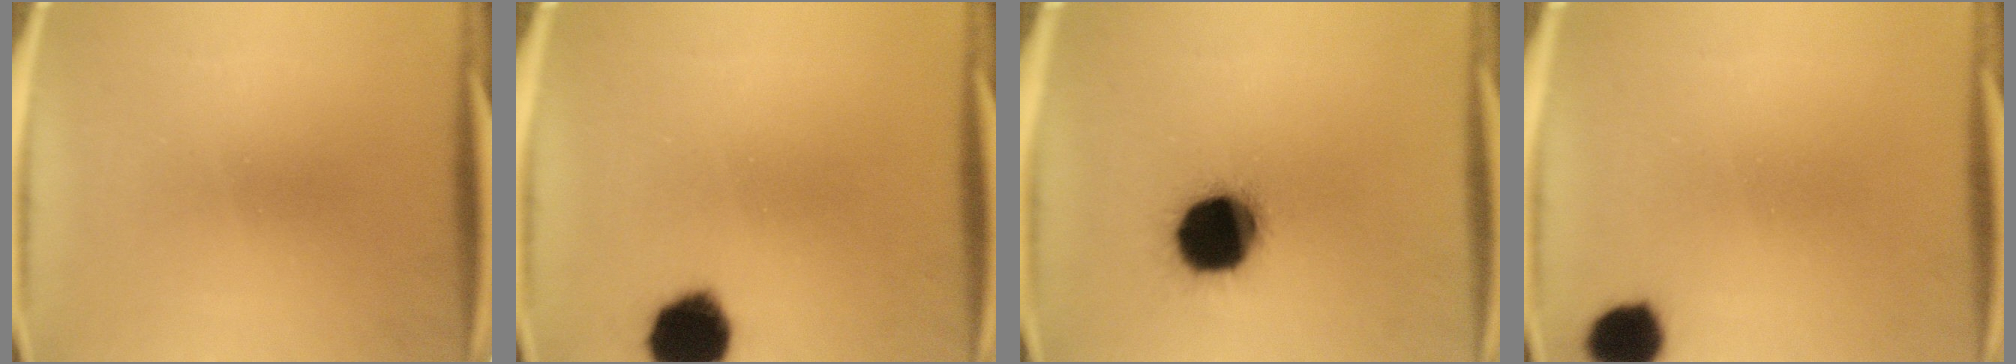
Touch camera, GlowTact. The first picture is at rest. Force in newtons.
{"total": 11.8}
{"total": 19.4}
{"total": 7.0}